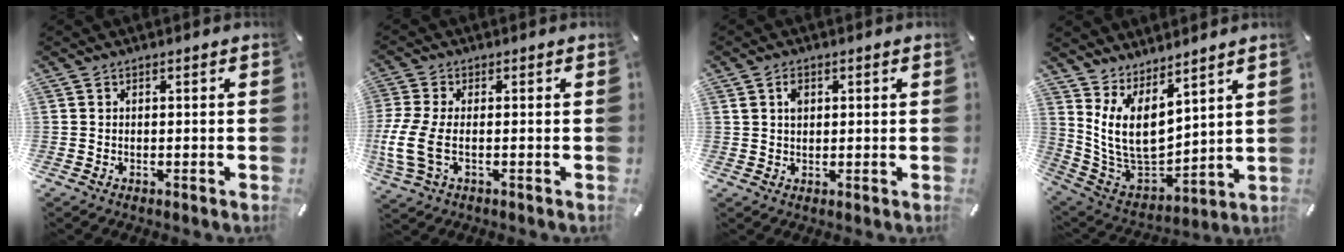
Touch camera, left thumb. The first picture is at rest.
{"total": 9.0, "force": [-1.2, 4.5, 7.7], "torque": [-0.171, -0.012, -0.018]}
{"total": 2.8, "force": [0.9, 2.0, 1.7], "torque": [-0.021, -0.001, 0.012]}
{"total": 12.0, "force": [5.8, 7.3, 7.5], "torque": [-0.176, -0.060, 0.117]}